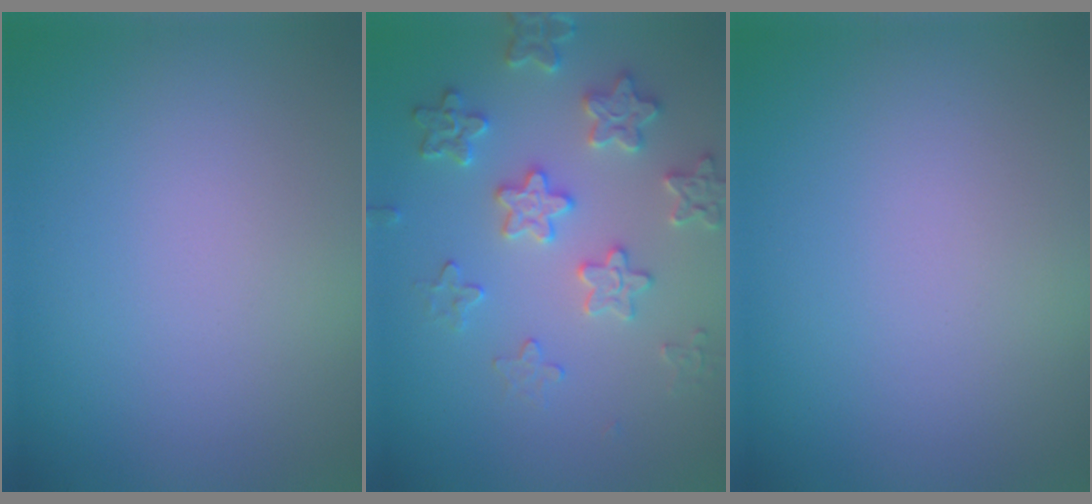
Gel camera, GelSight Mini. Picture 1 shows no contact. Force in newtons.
{"total": 3.8, "press": 3.7, "slide": 0.8}
{"total": 0.0}